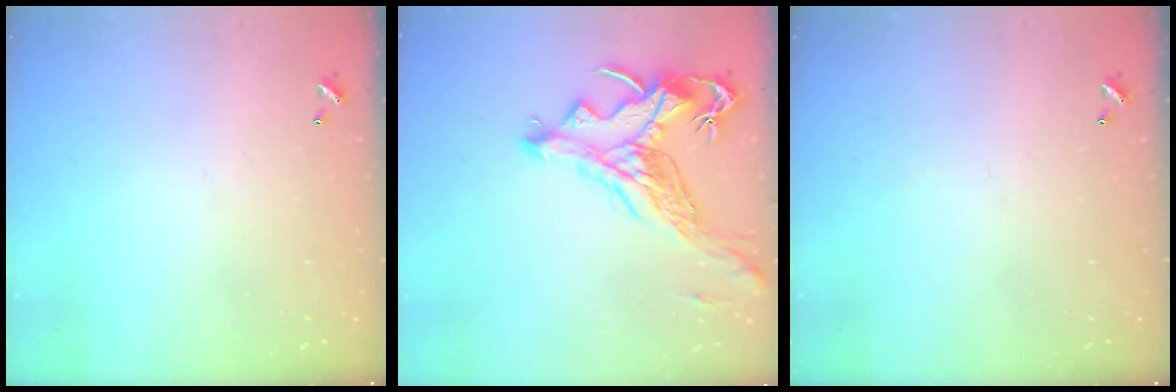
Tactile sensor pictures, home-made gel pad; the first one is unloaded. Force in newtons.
{"total": 3.3, "press": 2.9, "slide": 1.6}
{"total": 0.0}